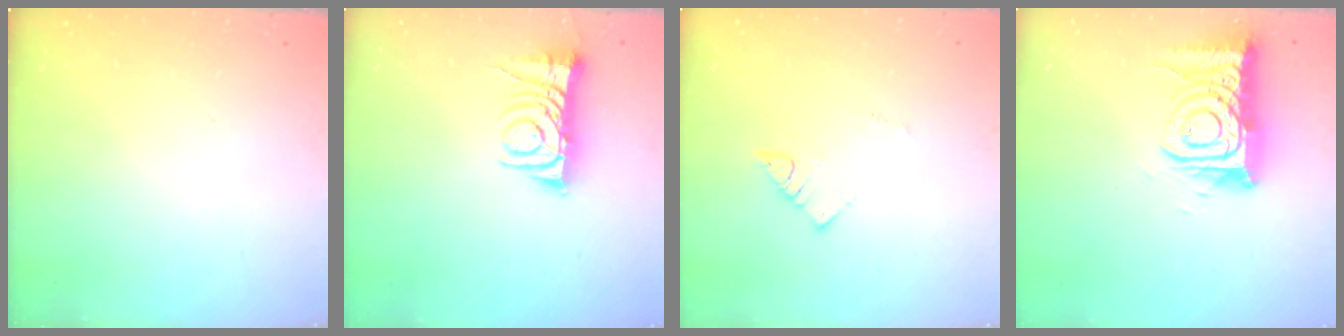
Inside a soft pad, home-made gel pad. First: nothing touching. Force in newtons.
{"total": 7.0, "press": 7.0, "slide": 0.9}
{"total": 3.6, "press": 3.6, "slide": 0.3}
{"total": 14.2, "press": 14.1, "slide": 1.5}